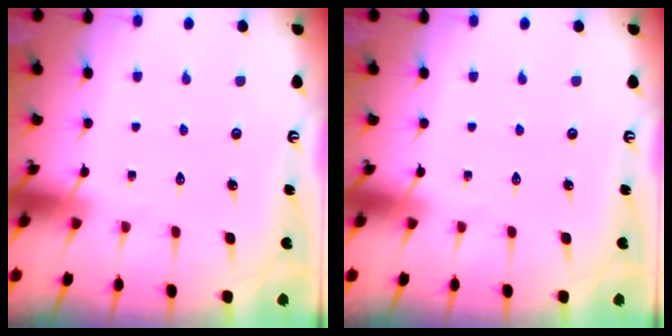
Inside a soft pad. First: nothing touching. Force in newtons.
{"total": 0.0}